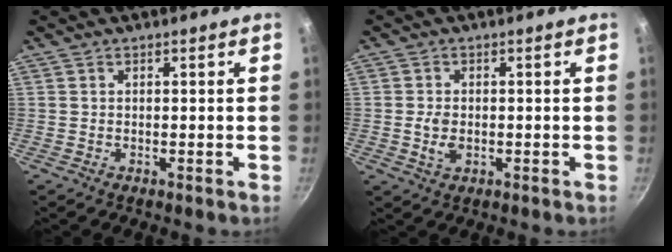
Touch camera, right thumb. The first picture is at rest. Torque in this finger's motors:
{"motor_torque": [0.78, 0.49, 0.64, -0.30, 0.00]}